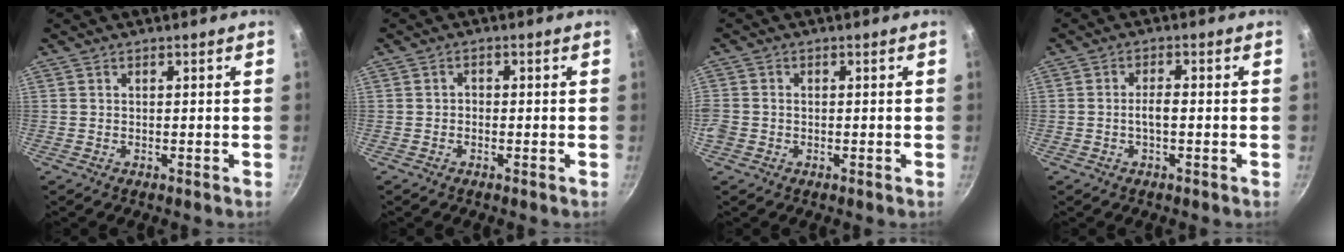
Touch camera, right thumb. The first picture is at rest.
{"total": 1.1, "force": [-0.5, 0.9, 0.5], "torque": [-0.006, 0.005, -0.011]}
{"total": 3.7, "force": [-1.1, 3.1, 1.7], "torque": [-0.040, 0.004, -0.025]}
{"total": 2.7, "force": [-0.6, 1.0, 2.5], "torque": [-0.043, 0.013, -0.011]}